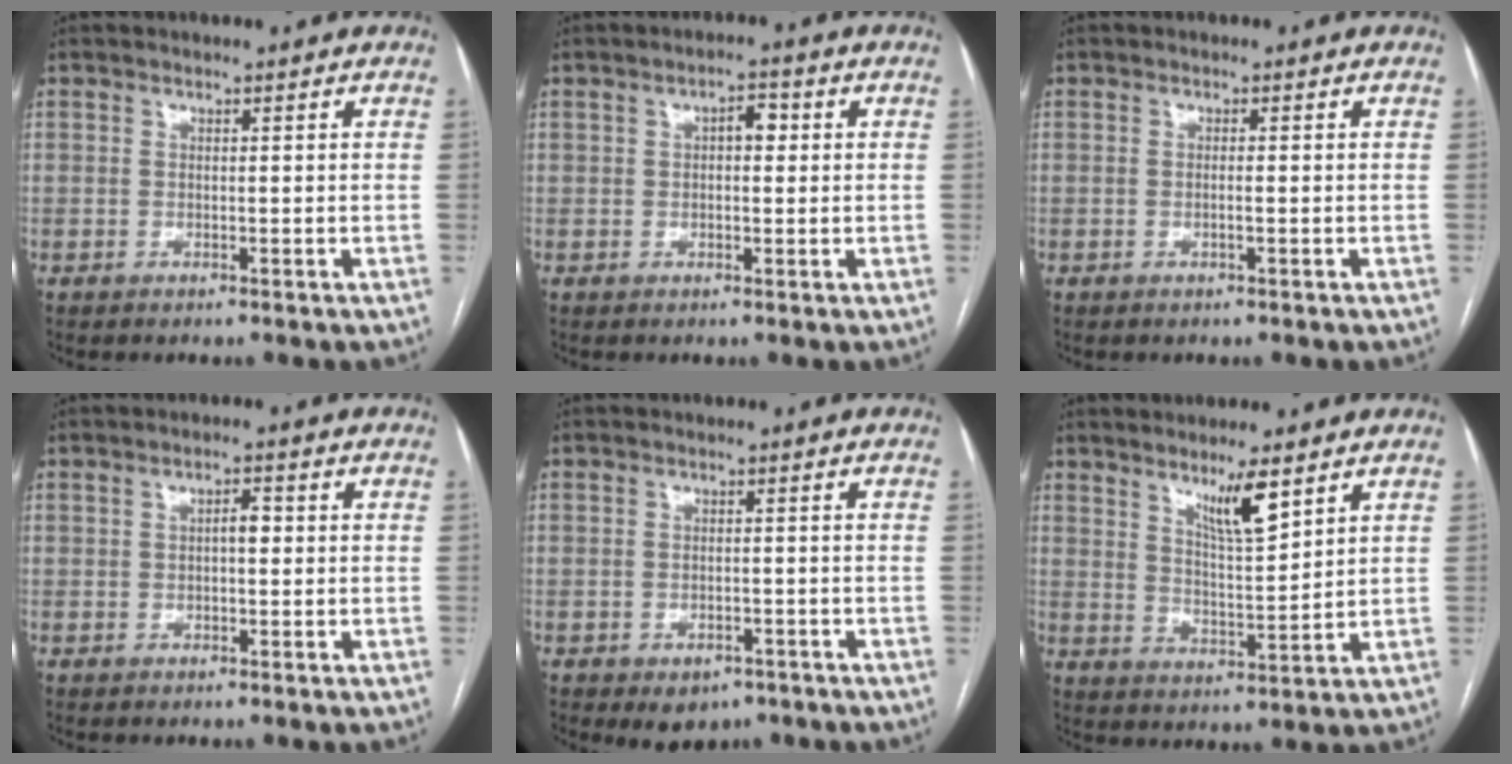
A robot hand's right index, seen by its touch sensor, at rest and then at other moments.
{"total": 3.2, "force": [0.7, 1.6, 2.6], "torque": [-0.042, 0.016, 0.009]}
{"total": 0.8, "force": [-0.2, 0.0, 0.8], "torque": [-0.017, 0.000, -0.004]}
{"total": 2.4, "force": [0.2, 1.0, 2.1], "torque": [-0.034, 0.012, 0.002]}
{"total": 4.2, "force": [-2.6, 2.7, 1.9], "torque": [-0.020, 0.000, -0.028]}
{"total": 7.1, "force": [4.5, 0.8, 5.4], "torque": [-0.097, -0.012, 0.082]}